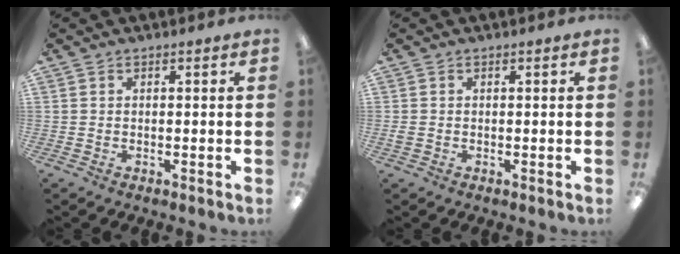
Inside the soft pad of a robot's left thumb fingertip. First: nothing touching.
{"total": 0.9, "force": [0.0, 0.7, 0.6], "torque": [-0.010, 0.005, -0.002]}